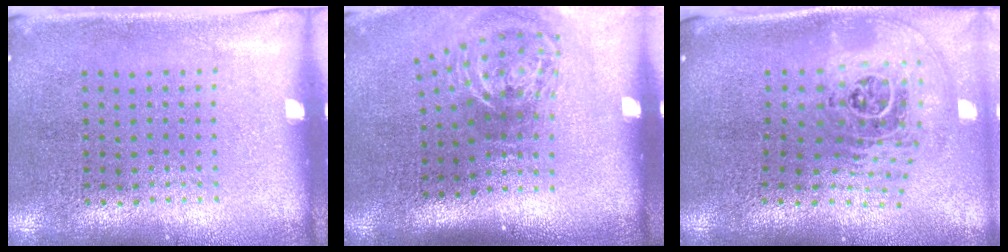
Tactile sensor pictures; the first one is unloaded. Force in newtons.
{"total": 2.1, "press": 1.3, "slide": 1.7}
{"total": 2.9, "press": 2.0, "slide": 2.1}